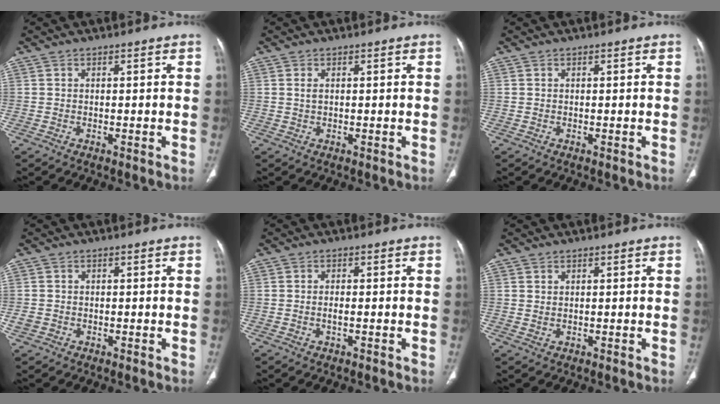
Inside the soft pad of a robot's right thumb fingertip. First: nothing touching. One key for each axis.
{"total": 1.1, "fx": 0.3, "fy": 0.6, "fz": 0.9, "tx": -0.020, "ty": 0.001, "tz": 0.009}
{"total": 0.0}
{"total": 1.7, "fx": -0.5, "fy": 1.4, "fz": 0.7, "tx": -0.017, "ty": 0.004, "tz": -0.009}
{"total": 1.4, "fx": -0.5, "fy": 0.5, "fz": 1.3, "tx": -0.027, "ty": 0.003, "tz": -0.010}
{"total": 0.6, "fx": 0.4, "fy": 0.3, "fz": 0.3, "tx": 0.002, "ty": -0.002, "tz": 0.008}